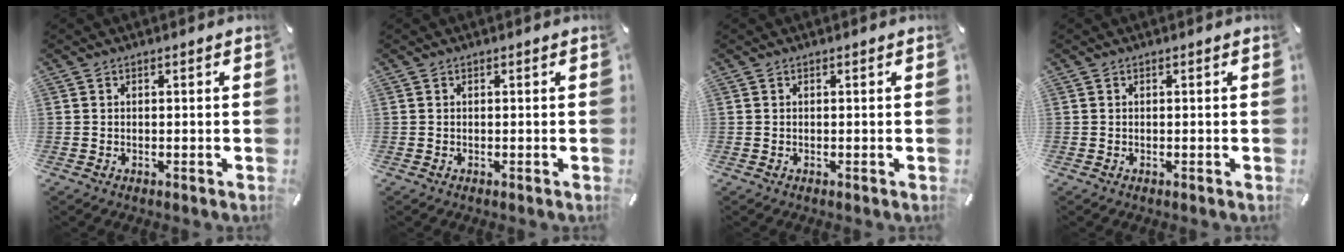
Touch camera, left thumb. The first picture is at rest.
{"total": 0.0}
{"total": 0.0}
{"total": 0.0}